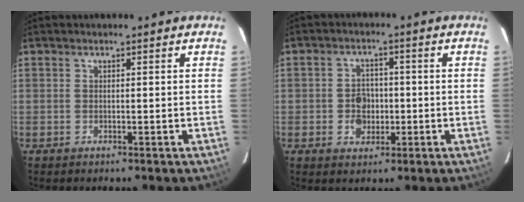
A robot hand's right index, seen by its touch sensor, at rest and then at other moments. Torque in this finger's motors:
{"motor_torque": [0.44, 0.21, 0.31, 0.05]}